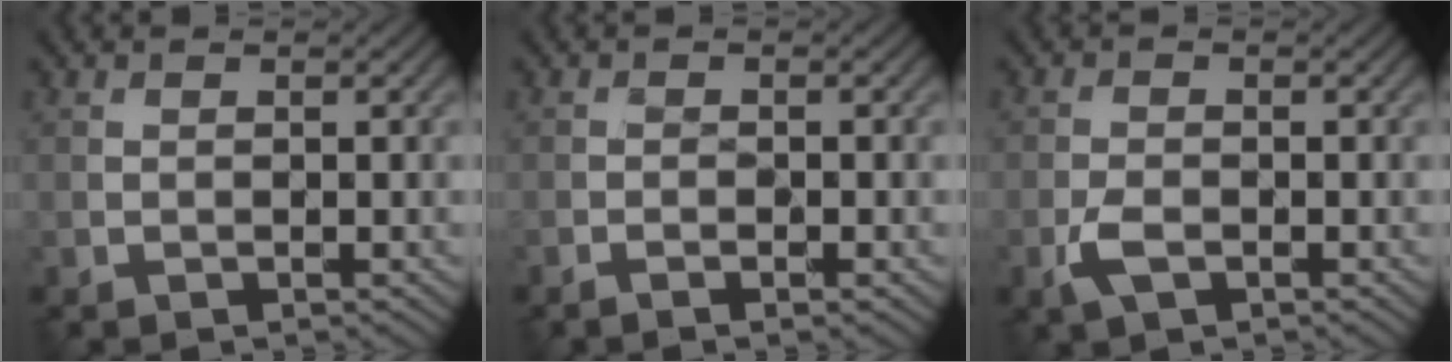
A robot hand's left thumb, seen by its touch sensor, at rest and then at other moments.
{"total": 1.5, "force": [-1.0, 0.3, 1.2], "torque": [-0.021, 0.001, -0.018]}
{"total": 3.0, "force": [-1.4, 1.6, 2.2], "torque": [-0.050, -0.005, -0.032]}